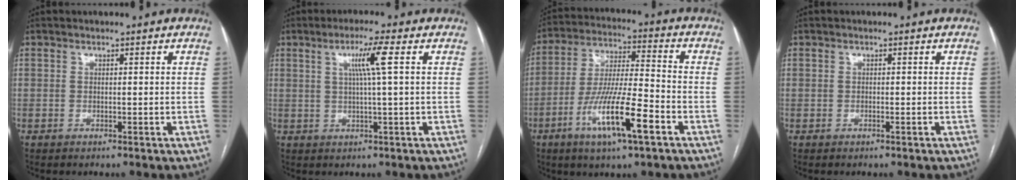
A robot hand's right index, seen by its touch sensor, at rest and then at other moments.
{"total": 5.1, "force": [1.4, -0.9, 4.8], "torque": [-0.087, 0.003, 0.027]}
{"total": 14.0, "force": [-6.3, 1.4, 12.4], "torque": [-0.237, -0.014, -0.114]}
{"total": 0.0}